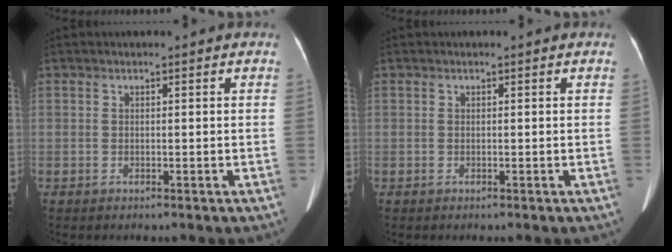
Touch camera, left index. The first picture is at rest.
{"total": 0.0}